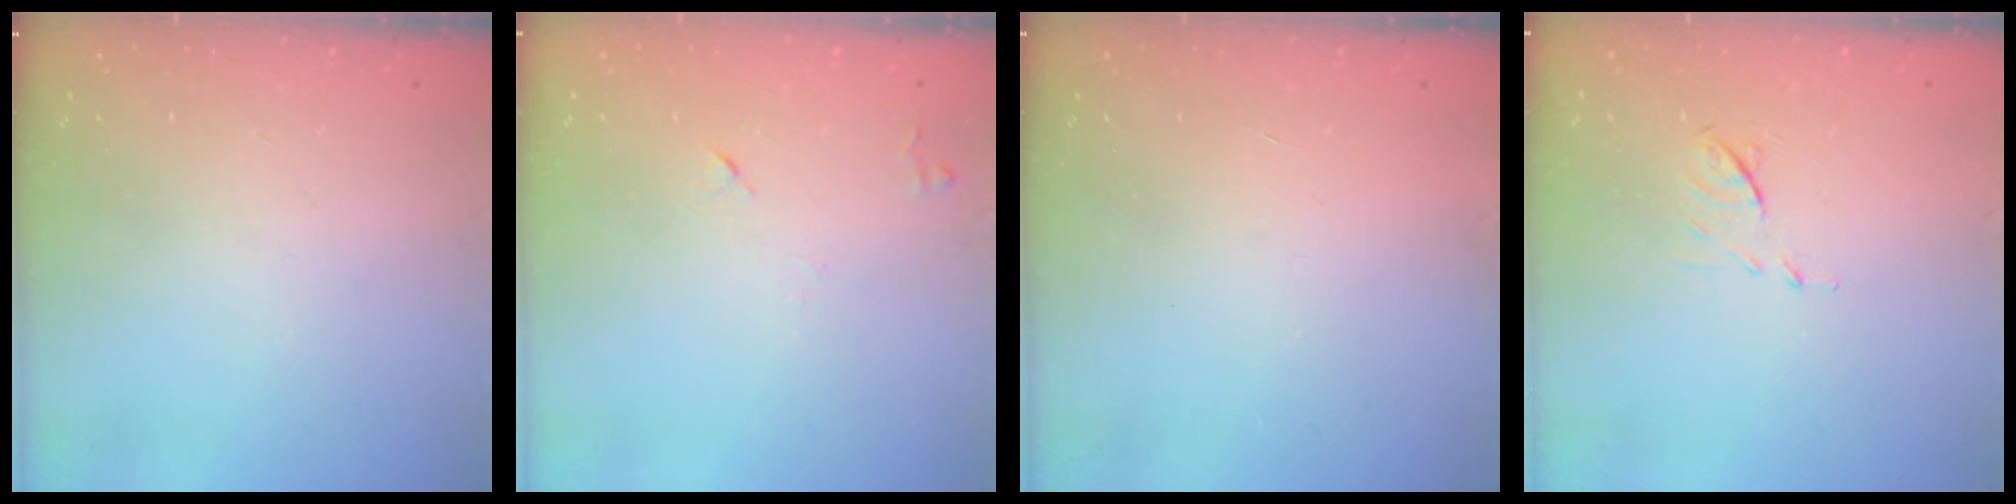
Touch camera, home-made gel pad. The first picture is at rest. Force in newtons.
{"total": 5.6, "press": 5.5, "slide": 0.9}
{"total": 1.7, "press": 1.7, "slide": 0.1}
{"total": 6.2, "press": 6.2, "slide": 0.9}